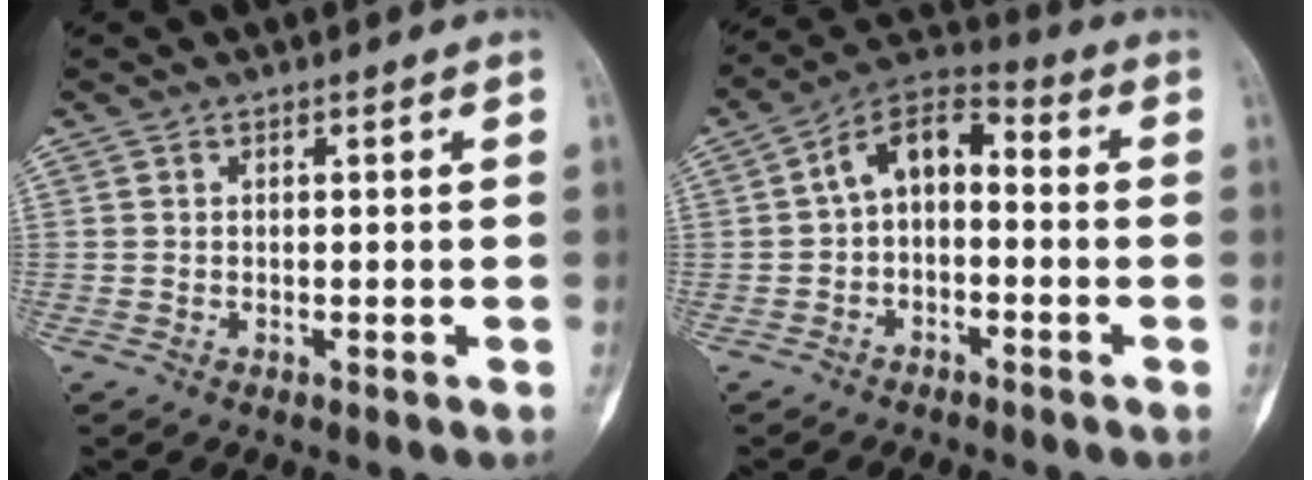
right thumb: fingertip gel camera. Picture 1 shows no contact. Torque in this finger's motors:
{"motor_torque": [0.39, 0.36, 0.43, -0.40, 0.03]}